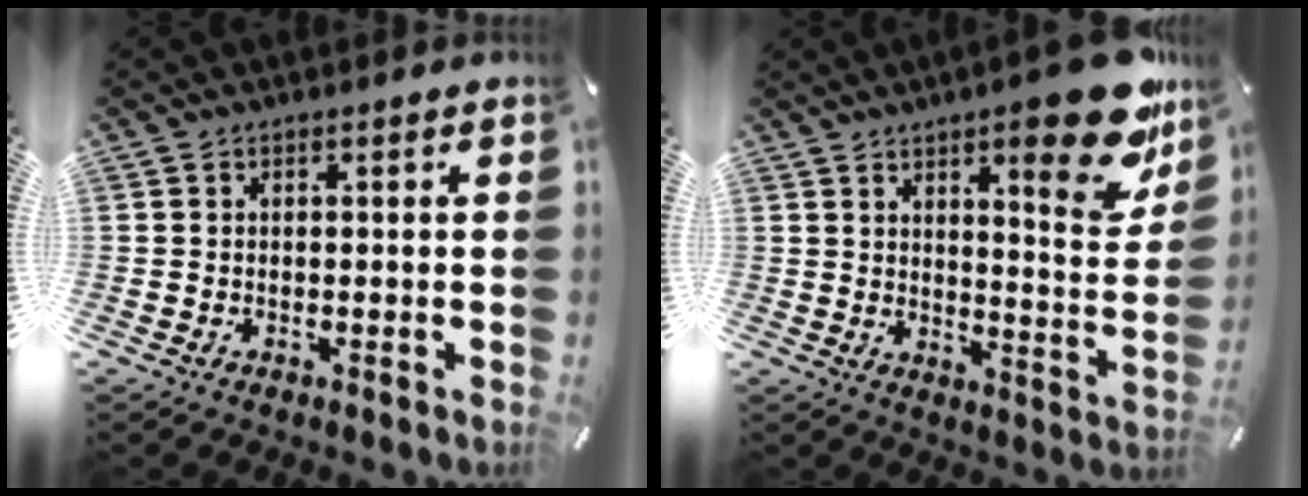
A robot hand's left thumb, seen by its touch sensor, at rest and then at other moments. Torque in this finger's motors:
{"motor_torque": [2.34, 1.22, 1.70, -1.07, 0.19]}